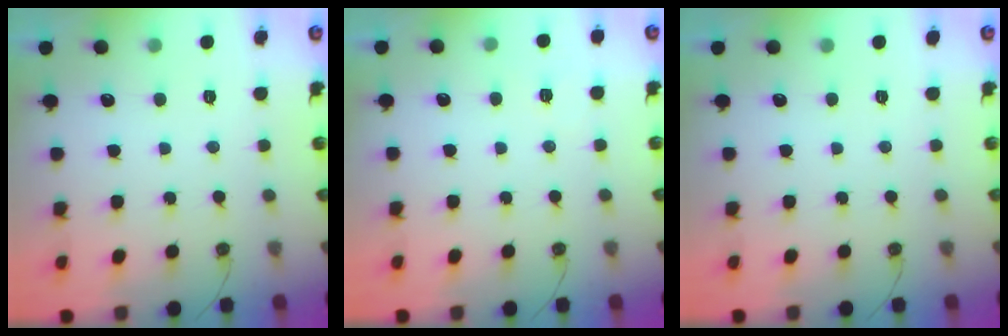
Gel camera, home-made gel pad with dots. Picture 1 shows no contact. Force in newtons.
{"total": 2.6, "press": 2.6, "slide": 0.4}
{"total": 0.0}